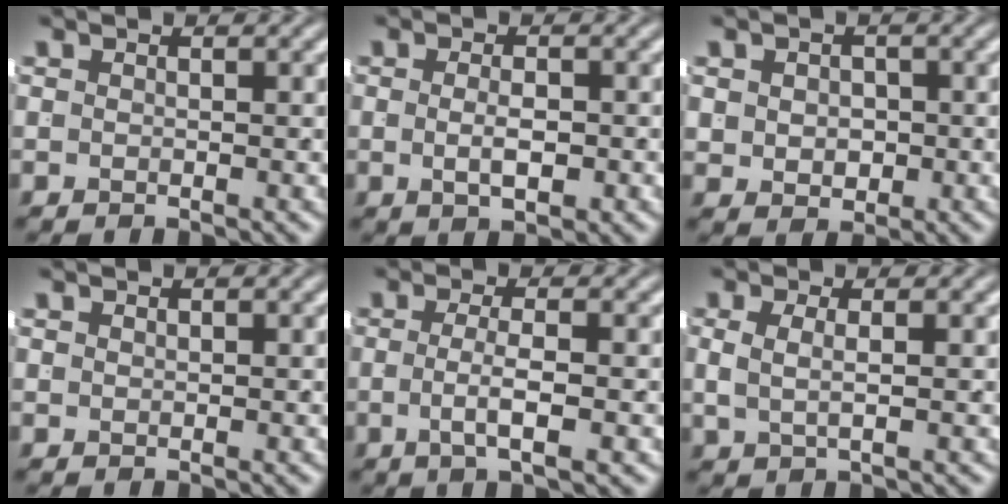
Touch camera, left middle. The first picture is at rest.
{"total": 2.1, "force": [-0.7, 0.3, 1.9], "torque": [-0.028, -0.010, -0.004]}
{"total": 2.4, "force": [0.1, 1.9, 1.5], "torque": [-0.029, -0.016, 0.014]}
{"total": 0.6, "force": [0.4, -0.5, -0.1], "torque": [0.010, -0.002, 0.013]}
{"total": 2.7, "force": [-0.9, -0.3, 2.6], "torque": [-0.042, -0.009, -0.010]}
{"total": 2.0, "force": [0.5, 0.5, 1.9], "torque": [-0.038, -0.007, 0.016]}